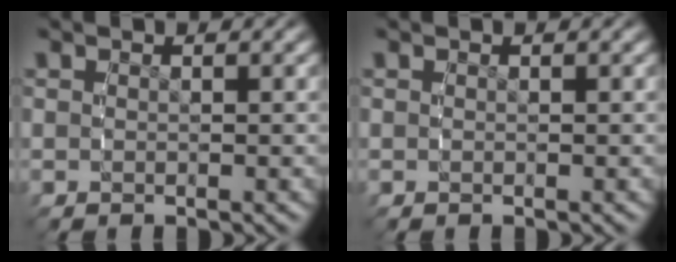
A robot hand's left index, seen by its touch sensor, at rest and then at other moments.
{"total": 0.0}